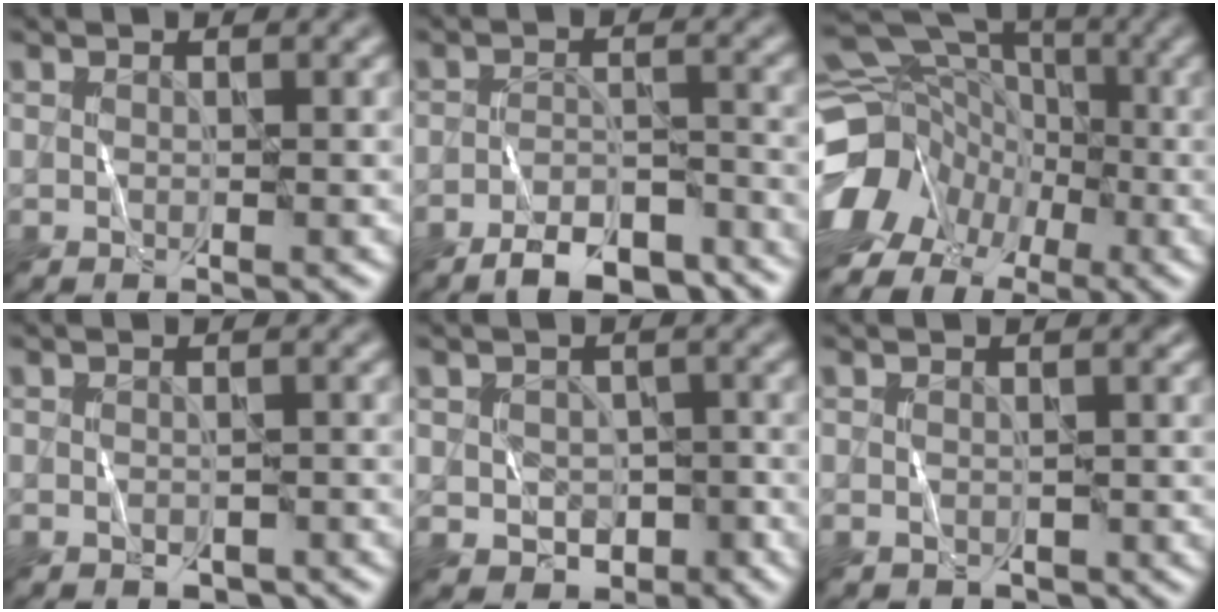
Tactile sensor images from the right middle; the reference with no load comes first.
{"total": 6.6, "force": [-5.3, 2.2, 3.3], "torque": [-0.043, -0.005, -0.085]}
{"total": 13.9, "force": [-5.9, 11.3, 5.6], "torque": [-0.132, -0.020, -0.106]}
{"total": 1.5, "force": [-1.0, 0.8, 0.7], "torque": [-0.009, -0.008, -0.011]}
{"total": 3.4, "force": [-1.3, 2.8, 1.5], "torque": [-0.018, -0.003, -0.017]}
{"total": 1.3, "force": [-0.6, 0.9, 0.6], "torque": [-0.003, -0.008, -0.004]}